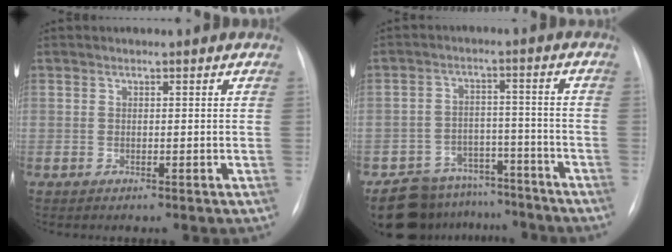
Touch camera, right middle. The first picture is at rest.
{"total": 11.1, "force": [-9.7, 5.4, 1.1], "torque": [-0.011, 0.029, -0.142]}